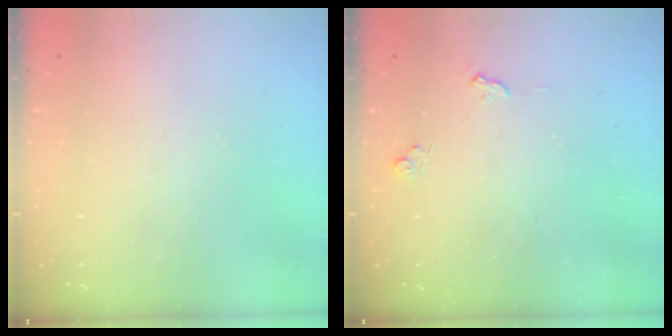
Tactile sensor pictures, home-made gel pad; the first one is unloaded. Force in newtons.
{"total": 4.7, "press": 4.7, "slide": 0.5}